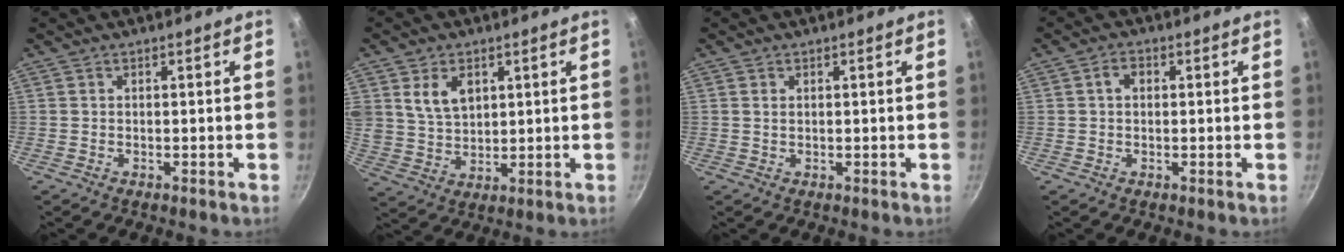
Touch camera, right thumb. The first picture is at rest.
{"total": 7.7, "force": [3.1, 5.3, 4.6], "torque": [-0.066, -0.018, 0.065]}
{"total": 0.8, "force": [0.3, 0.6, 0.5], "torque": [-0.008, 0.001, 0.006]}
{"total": 2.4, "force": [0.4, 1.8, 1.6], "torque": [-0.021, 0.006, 0.005]}